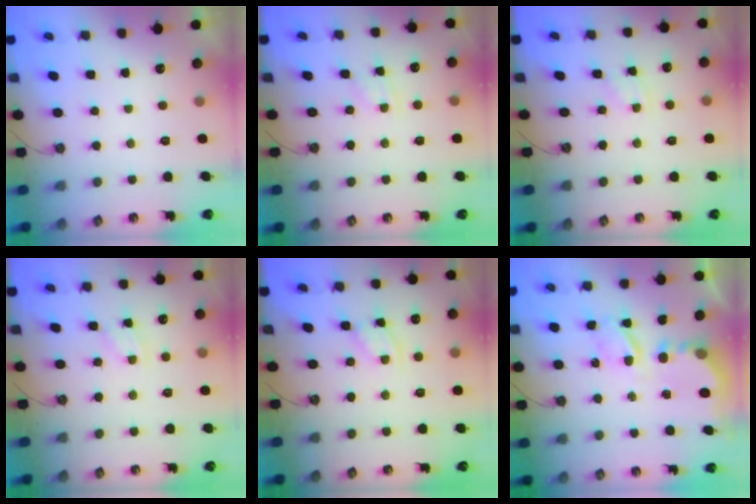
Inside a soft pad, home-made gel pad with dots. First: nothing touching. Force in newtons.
{"total": 3.2, "press": 3.1, "slide": 0.5}
{"total": 1.9, "press": 1.9, "slide": 0.4}
{"total": 2.7, "press": 2.7, "slide": 0.3}
{"total": 2.9, "press": 2.9, "slide": 0.1}
{"total": 6.6, "press": 6.5, "slide": 0.6}